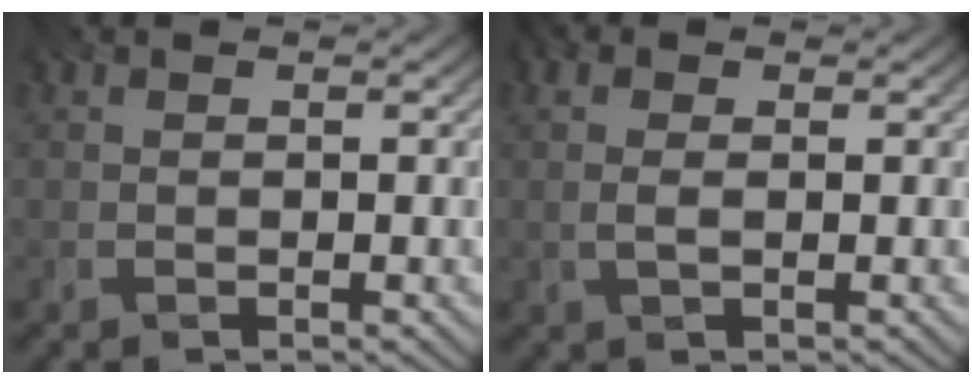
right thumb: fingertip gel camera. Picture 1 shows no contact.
{"total": 2.3, "force": [0.2, 1.1, 2.0], "torque": [-0.043, 0.004, -0.008]}